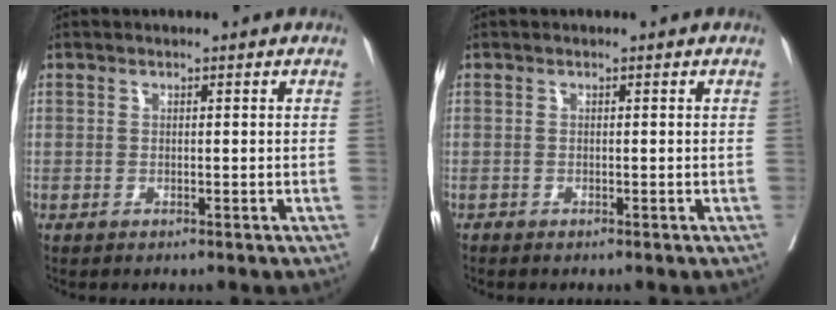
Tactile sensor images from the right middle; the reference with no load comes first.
{"total": 0.0}